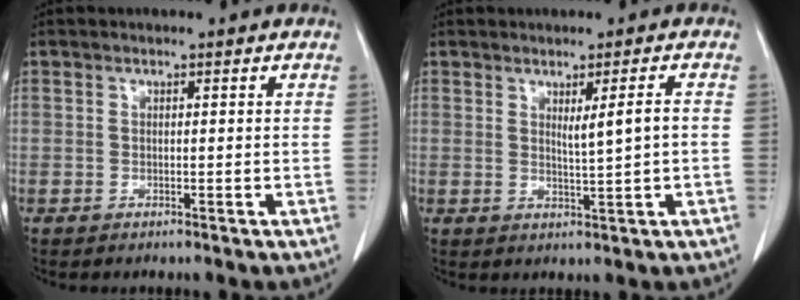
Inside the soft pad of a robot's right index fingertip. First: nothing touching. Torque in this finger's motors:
{"motor_torque": [0.40, -0.08, 0.09, 0.05]}